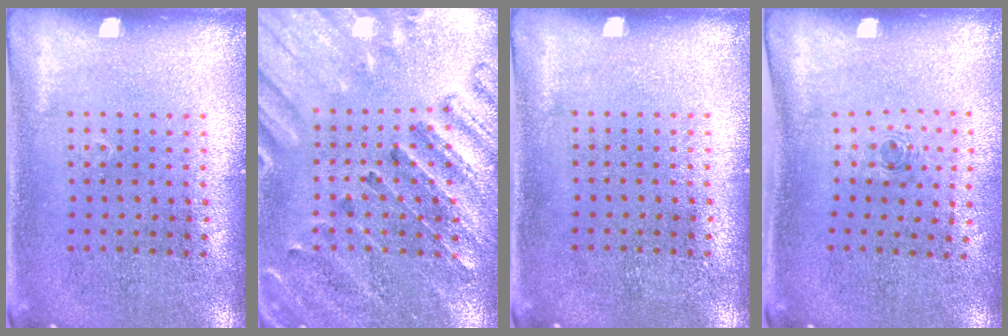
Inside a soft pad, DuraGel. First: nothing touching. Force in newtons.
{"total": 2.7, "press": 2.6, "slide": 0.8}
{"total": 0.0}
{"total": 0.6, "press": 0.3, "slide": 0.5}